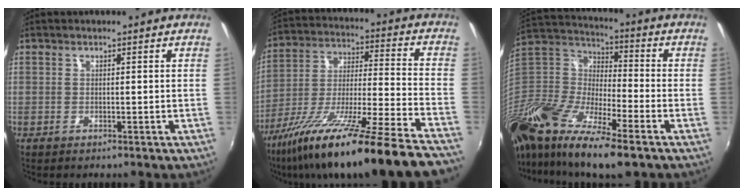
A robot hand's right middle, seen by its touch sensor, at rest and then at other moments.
{"total": 28.2, "force": [-22.0, -0.5, 17.5], "torque": [-0.277, -0.080, -0.355]}
{"total": 25.1, "force": [-16.5, 7.5, 17.3], "torque": [-0.359, -0.039, -0.314]}